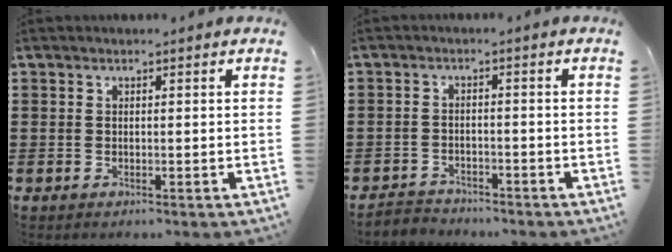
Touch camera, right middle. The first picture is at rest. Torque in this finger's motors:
{"motor_torque": [0.41, -0.03, -0.08, -0.04]}